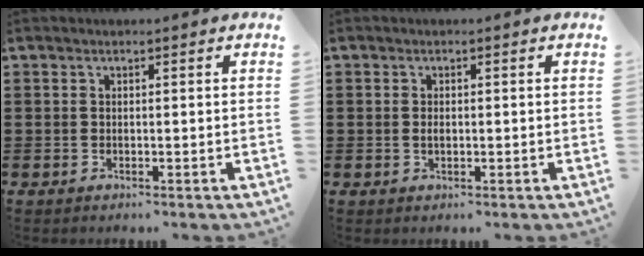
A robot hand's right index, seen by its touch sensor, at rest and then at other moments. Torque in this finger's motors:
{"motor_torque": [2.14, 0.00, 0.05, -0.07]}